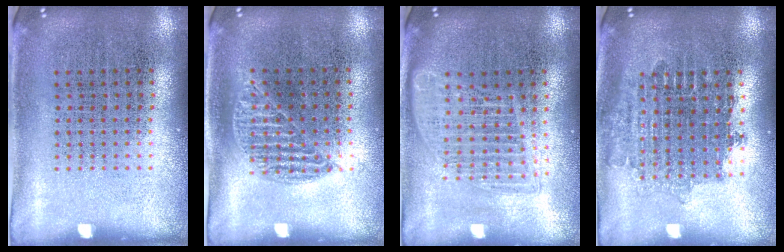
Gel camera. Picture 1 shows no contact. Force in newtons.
{"total": 1.0, "press": 0.8, "slide": 0.5}
{"total": 1.7, "press": 1.5, "slide": 0.8}
{"total": 1.7, "press": 1.4, "slide": 1.0}